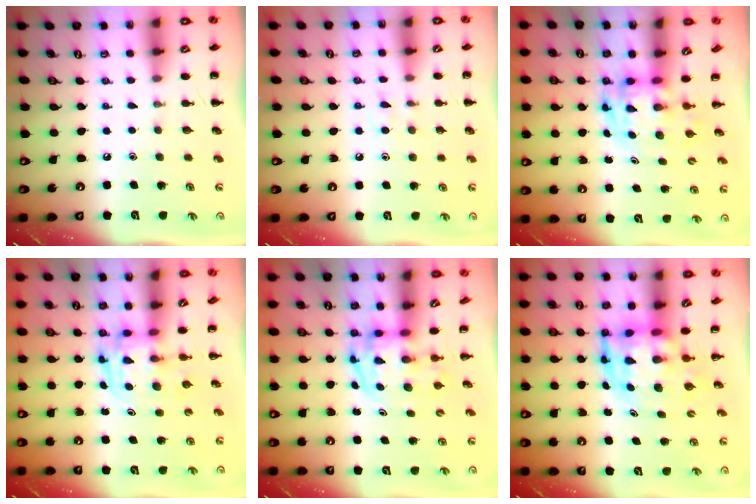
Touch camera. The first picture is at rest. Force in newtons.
{"total": 4.7, "press": 4.3, "slide": 1.8}
{"total": 3.5, "press": 3.4, "slide": 0.7}
{"total": 3.1, "press": 3.1, "slide": 0.5}
{"total": 3.8, "press": 3.8, "slide": 0.6}
{"total": 6.2, "press": 5.9, "slide": 1.9}